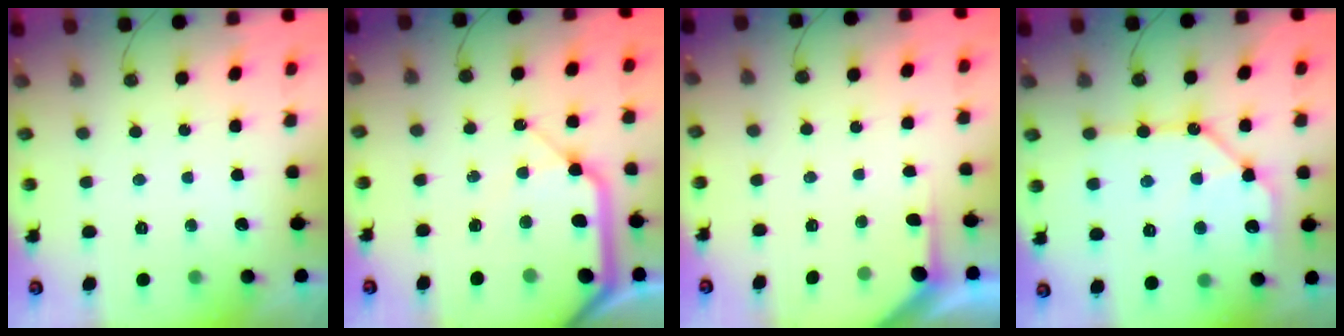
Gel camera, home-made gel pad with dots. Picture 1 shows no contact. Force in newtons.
{"total": 18.4, "press": 18.2, "slide": 2.5}
{"total": 2.6, "press": 2.6, "slide": 0.3}
{"total": 14.2, "press": 14.1, "slide": 1.8}